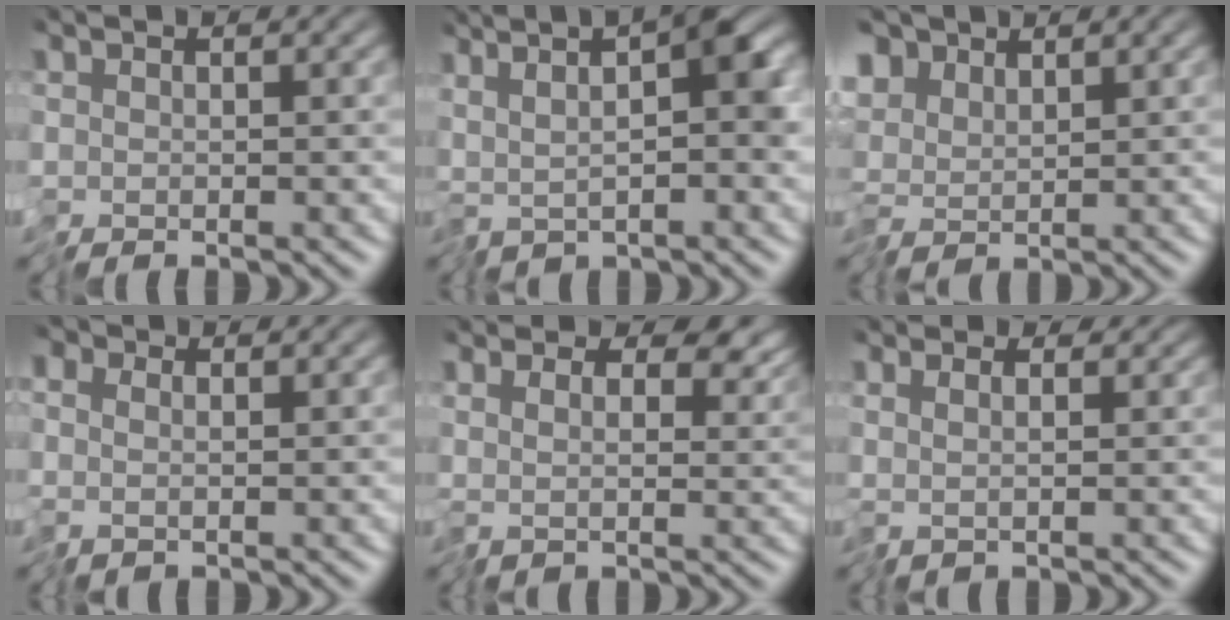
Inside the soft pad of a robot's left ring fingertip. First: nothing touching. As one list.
[{"total": 6.5, "force": [1.6, 1.4, 6.1], "torque": [-0.111, 0.012, 0.027]}, {"total": 2.9, "force": [1.7, 1.8, 1.5], "torque": [-0.038, 0.009, 0.027]}, {"total": 2.8, "force": [0.4, 2.4, 1.5], "torque": [-0.042, 0.008, 0.011]}, {"total": 5.8, "force": [3.7, 3.1, 3.2], "torque": [-0.061, 0.007, 0.064]}, {"total": 1.6, "force": [1.3, 0.6, 0.7], "torque": [-0.019, 0.005, 0.024]}]